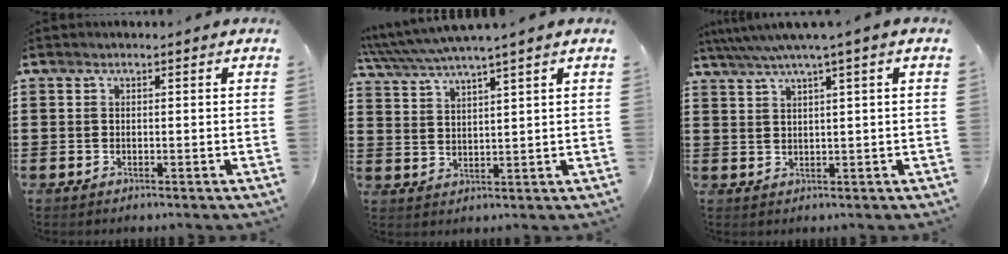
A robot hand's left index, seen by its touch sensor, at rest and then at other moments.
{"total": 3.6, "force": [3.2, -0.5, 1.6], "torque": [-0.043, -0.014, 0.054]}
{"total": 3.2, "force": [1.7, -0.4, 2.7], "torque": [-0.056, -0.005, 0.026]}